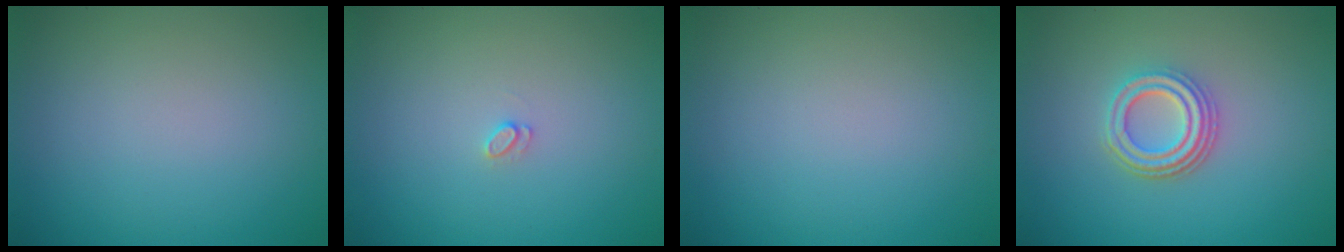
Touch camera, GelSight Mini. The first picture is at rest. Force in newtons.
{"total": 0.7, "press": 0.7, "slide": 0.1}
{"total": 0.0}
{"total": 3.6, "press": 2.9, "slide": 2.1}